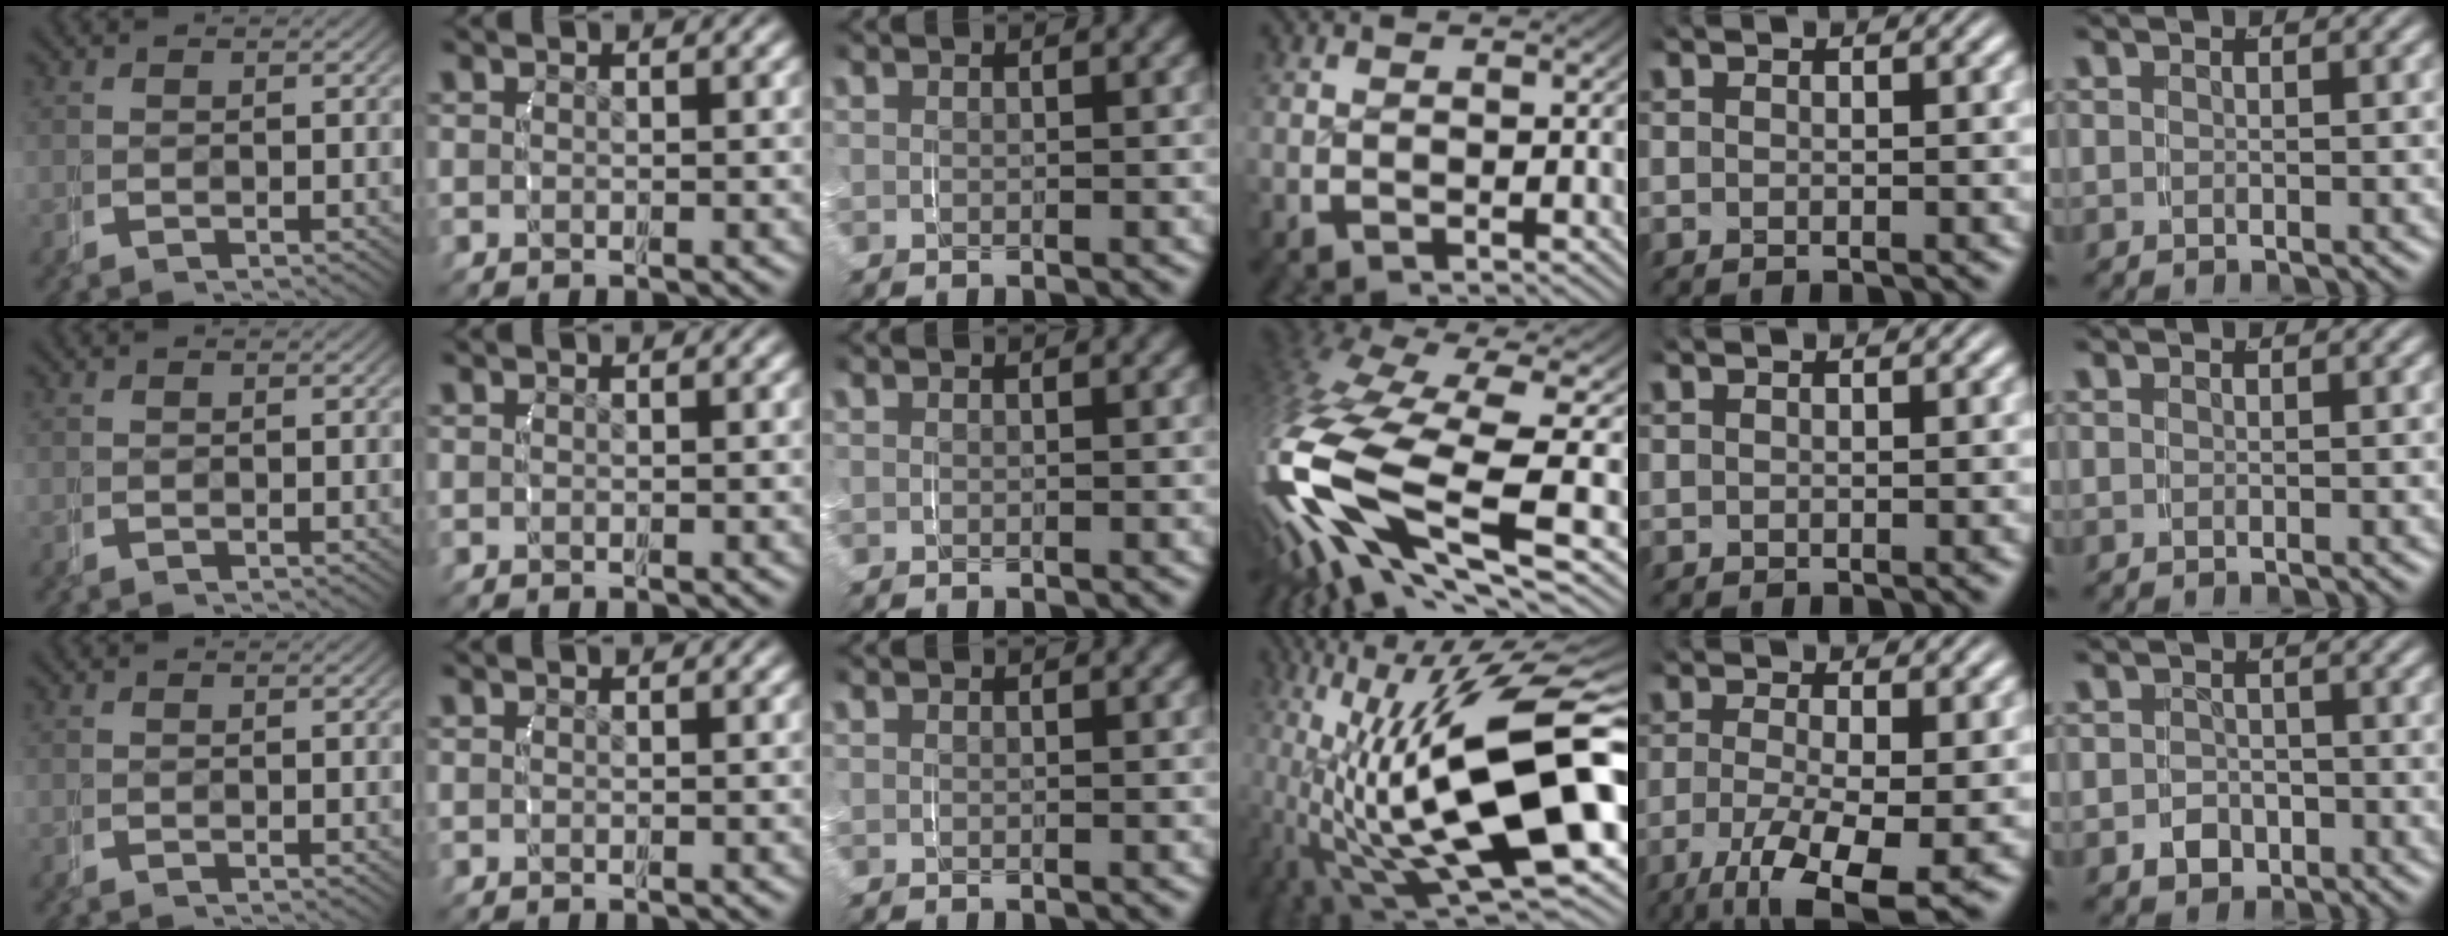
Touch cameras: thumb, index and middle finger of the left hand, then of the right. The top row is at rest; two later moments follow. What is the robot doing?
{"motion": "grasp_and_lifting", "object": "router"}